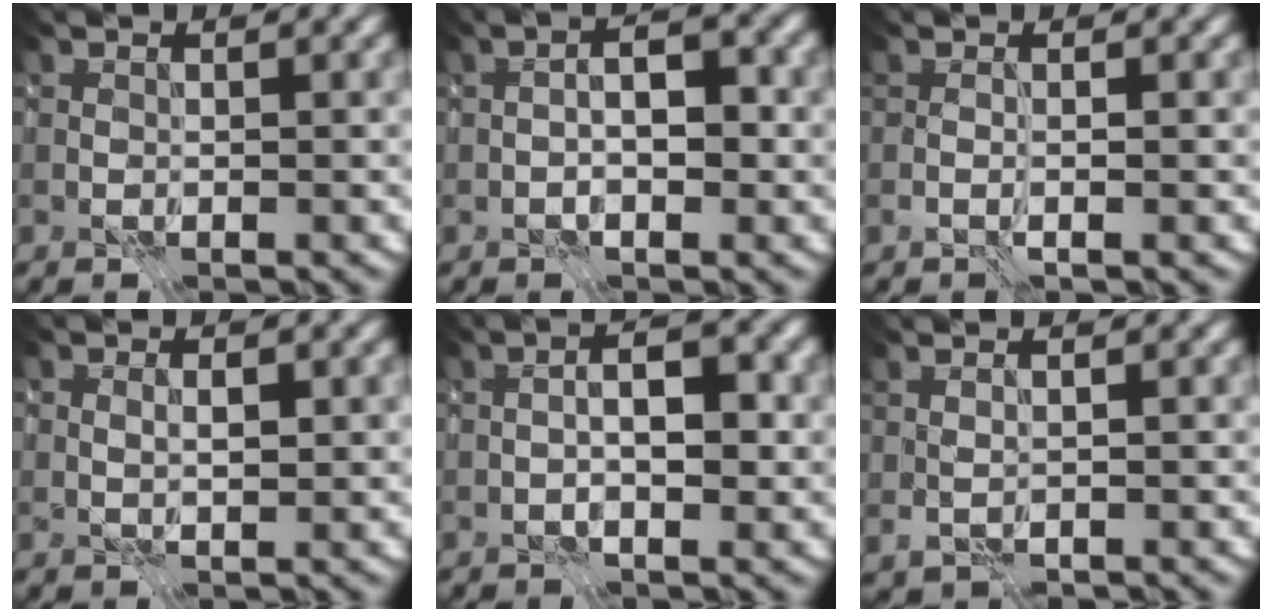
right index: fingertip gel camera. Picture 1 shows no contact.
{"total": 4.0, "force": [-0.1, 2.0, 3.5], "torque": [-0.044, 0.001, -0.010]}
{"total": 1.0, "force": [-0.5, 0.0, 0.9], "torque": [-0.012, -0.005, -0.006]}
{"total": 1.5, "force": [0.1, 0.7, 1.3], "torque": [-0.023, -0.004, 0.007]}
{"total": 4.3, "force": [0.0, 1.8, 3.9], "torque": [-0.065, 0.001, 0.000]}
{"total": 1.4, "force": [0.8, 0.6, 1.0], "torque": [-0.008, -0.003, 0.008]}